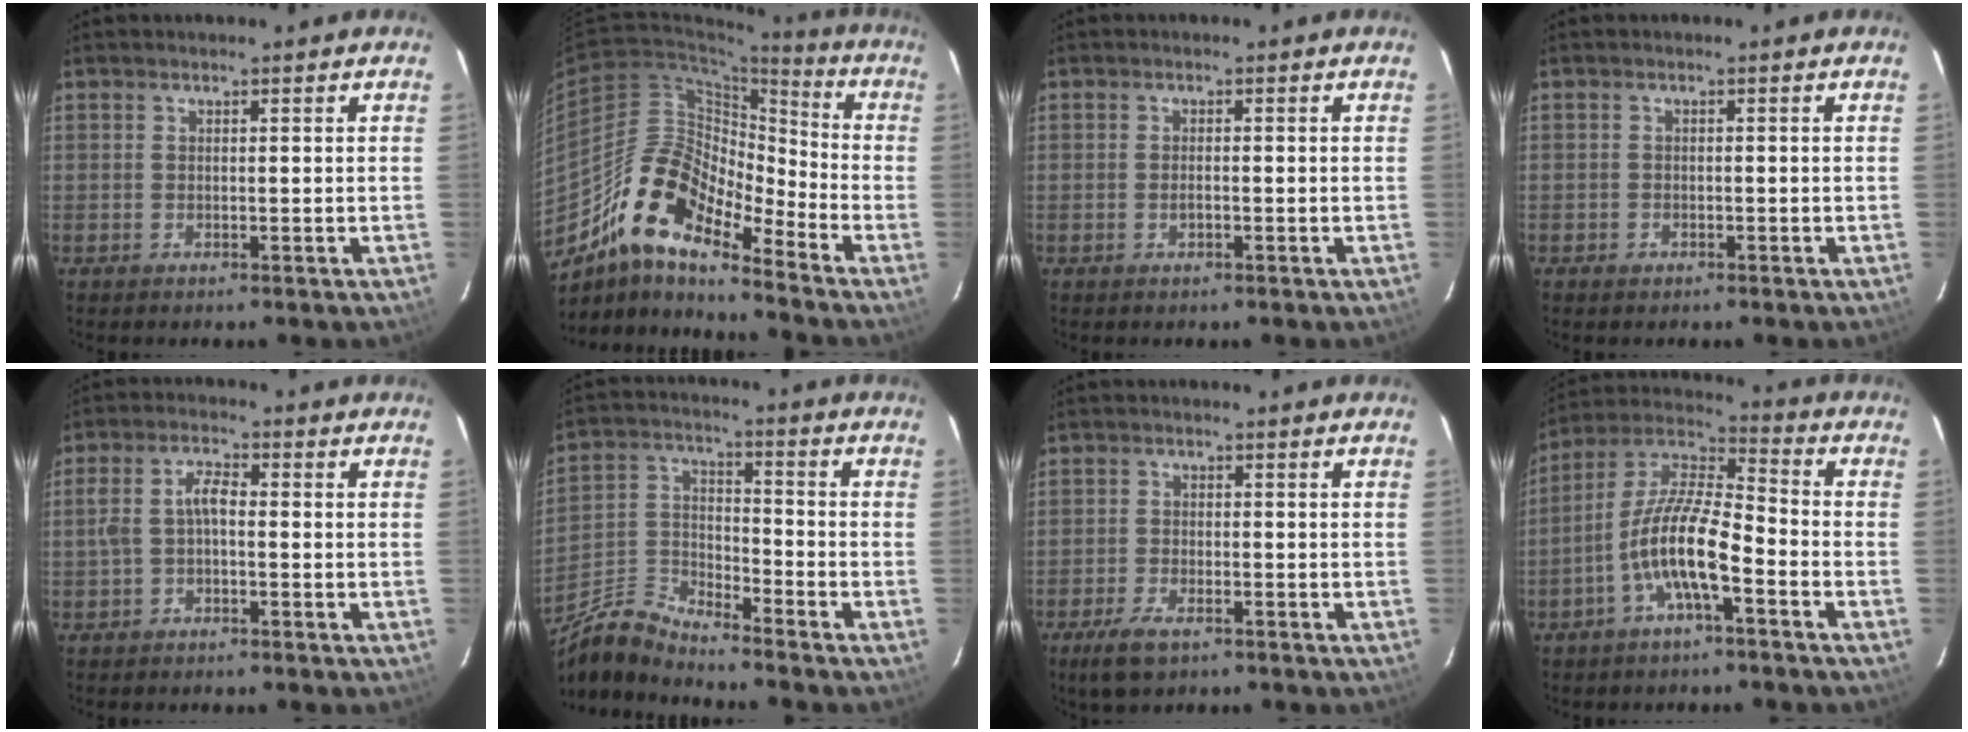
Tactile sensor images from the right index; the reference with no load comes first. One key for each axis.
{"total": 15.7, "fx": -11.5, "fy": 4.8, "fz": 9.5, "tx": -0.160, "ty": 0.000, "tz": -0.232}
{"total": 1.2, "fx": -0.5, "fy": 0.4, "fz": 1.0, "tx": -0.020, "ty": -0.001, "tz": -0.008}
{"total": 1.3, "fx": -0.8, "fy": 1.0, "fz": 0.2, "tx": -0.004, "ty": 0.002, "tz": -0.012}
{"total": 4.4, "fx": -1.0, "fy": 2.0, "fz": 3.8, "tx": -0.083, "ty": 0.015, "tz": -0.017}
{"total": 9.8, "fx": -8.4, "fy": 2.2, "fz": 4.6, "tx": -0.105, "ty": 0.005, "tz": -0.177}
{"total": 5.3, "fx": -3.6, "fy": 2.1, "fz": 3.2, "tx": -0.087, "ty": -0.011, "tz": -0.068}
{"total": 12.0, "fx": -5.2, "fy": 2.9, "fz": 10.5, "tx": -0.214, "ty": 0.004, "tz": -0.104}